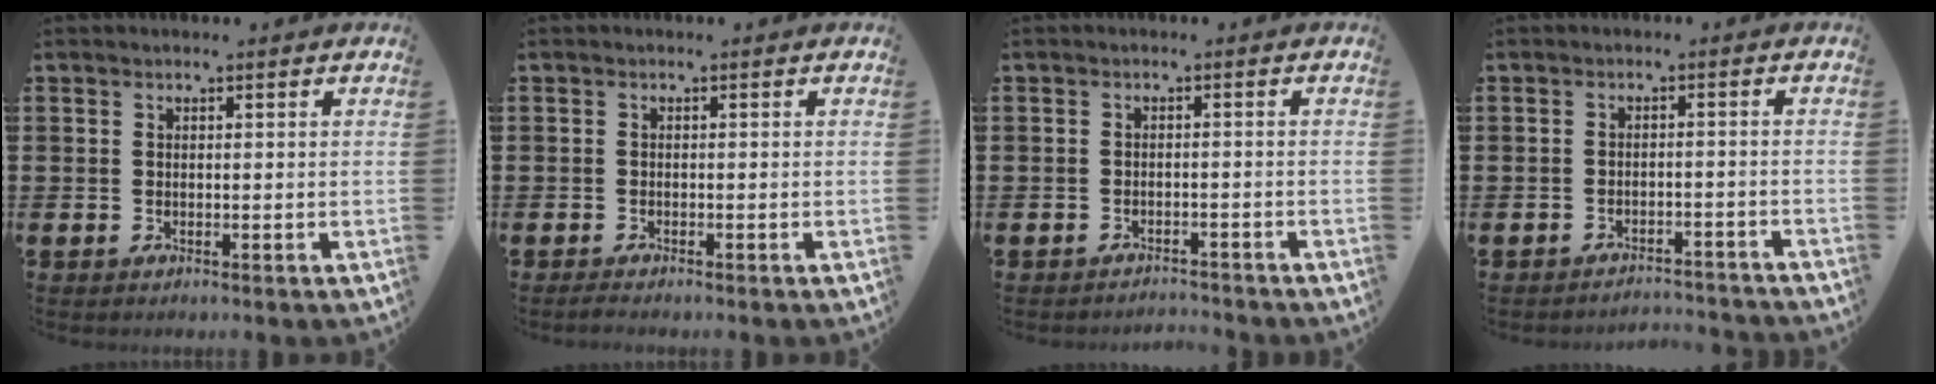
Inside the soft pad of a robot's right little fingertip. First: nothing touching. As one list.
[{"total": 0.7, "force": [-0.6, 0.0, 0.4], "torque": [-0.007, -0.002, -0.012]}, {"total": 1.5, "force": [-1.5, 0.0, -0.1], "torque": [-0.001, 0.005, -0.032]}, {"total": 2.1, "force": [-2.1, -0.1, -0.1], "torque": [-0.003, 0.005, -0.045]}]